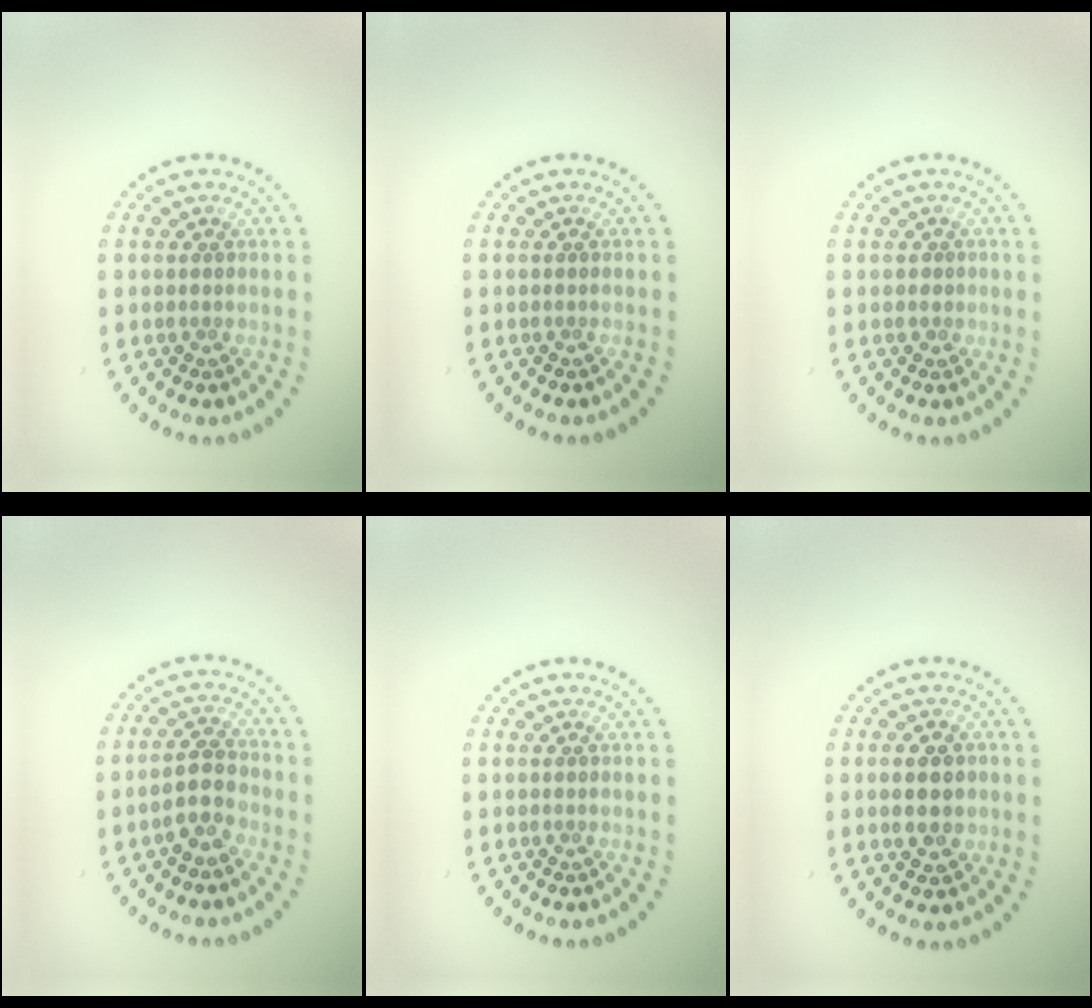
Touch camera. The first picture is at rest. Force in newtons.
{"total": 0.0}
{"total": 0.5, "press": 0.2, "slide": 0.5}
{"total": 2.9, "press": 2.8, "slide": 0.8}
{"total": 0.0}
{"total": 3.4, "press": 3.4, "slide": 0.1}